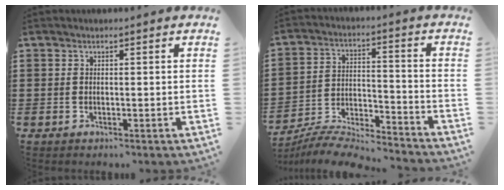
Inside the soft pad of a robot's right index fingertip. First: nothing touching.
{"total": 7.1, "force": [-6.9, 0.6, 1.5], "torque": [-0.036, 0.002, -0.140]}